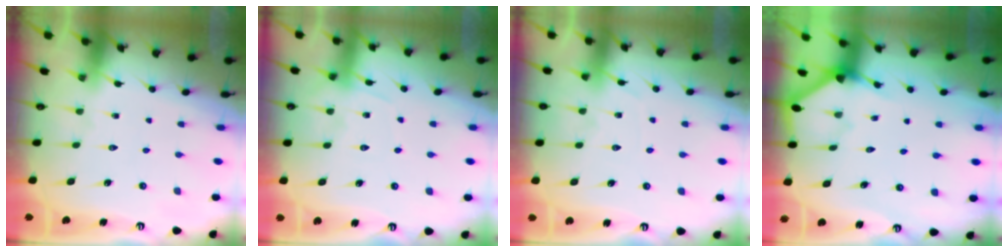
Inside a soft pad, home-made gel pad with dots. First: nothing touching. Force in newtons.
{"total": 6.5, "press": 6.4, "slide": 0.8}
{"total": 6.0, "press": 6.0, "slide": 0.8}
{"total": 2.9, "press": 2.8, "slide": 0.4}